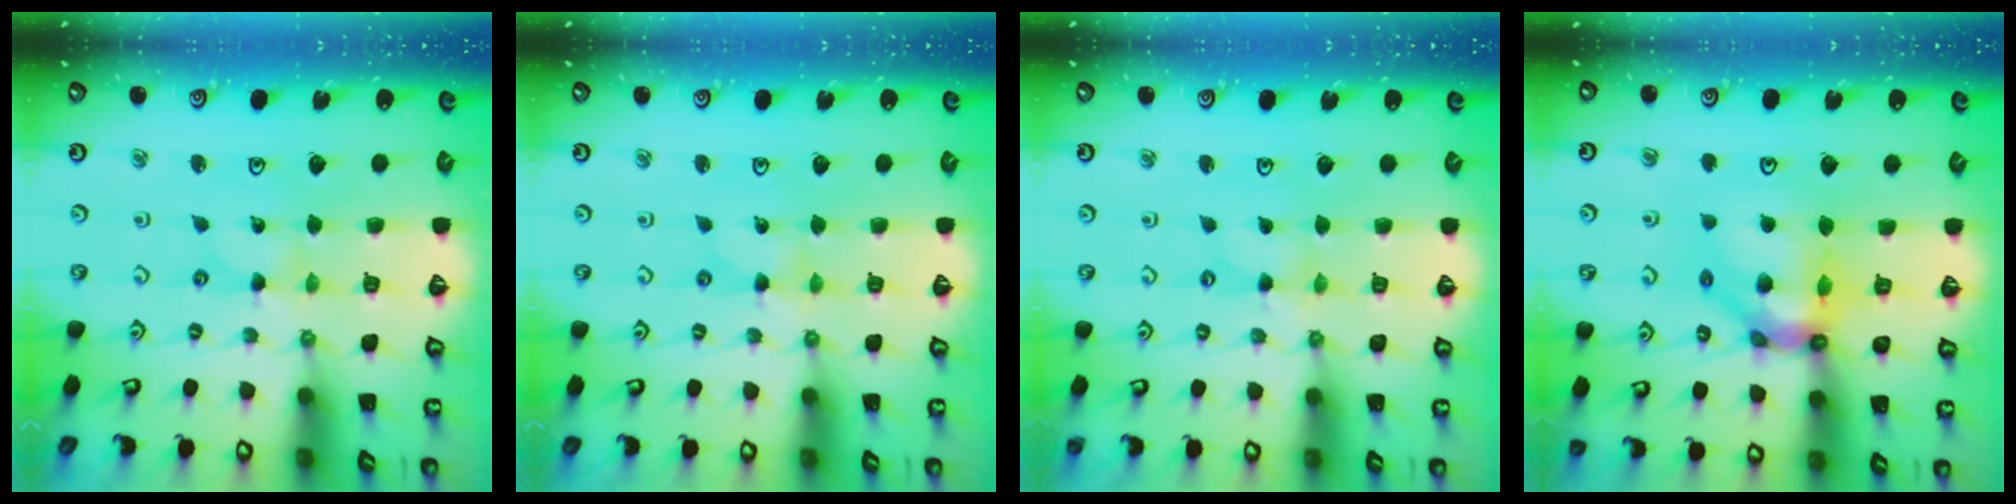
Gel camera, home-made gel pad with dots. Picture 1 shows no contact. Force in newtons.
{"total": 0.0}
{"total": 0.0}
{"total": 12.2, "press": 12.1, "slide": 1.8}